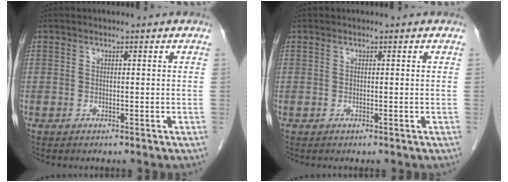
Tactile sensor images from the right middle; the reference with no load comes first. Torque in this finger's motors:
{"motor_torque": [0.00, 0.00, 0.00, -0.01]}